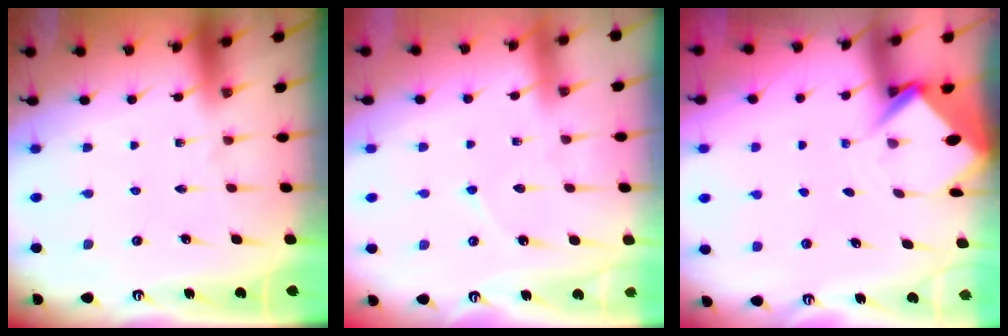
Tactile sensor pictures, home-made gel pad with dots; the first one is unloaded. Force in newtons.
{"total": 3.9, "press": 3.9, "slide": 0.4}
{"total": 3.8, "press": 3.8, "slide": 0.2}